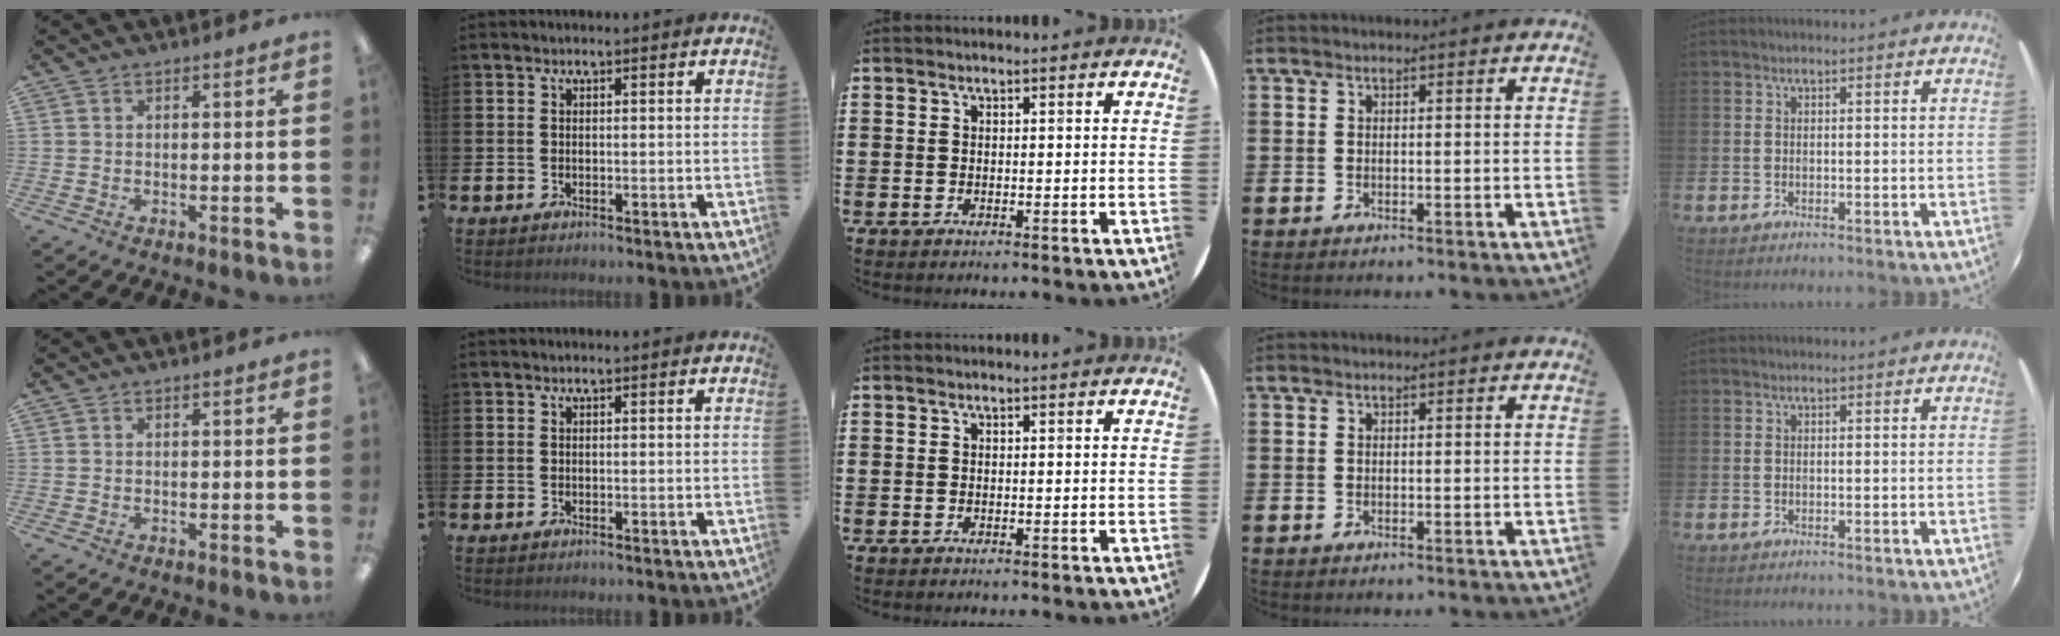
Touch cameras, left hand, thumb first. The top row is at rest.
{}